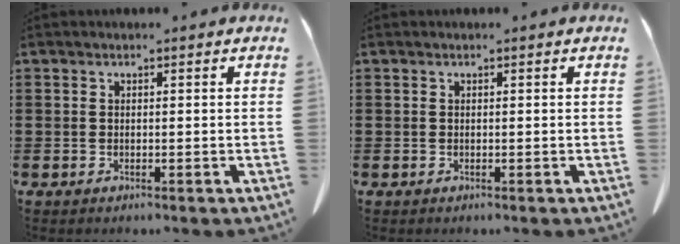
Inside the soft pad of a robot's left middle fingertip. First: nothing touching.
{"total": 0.0}